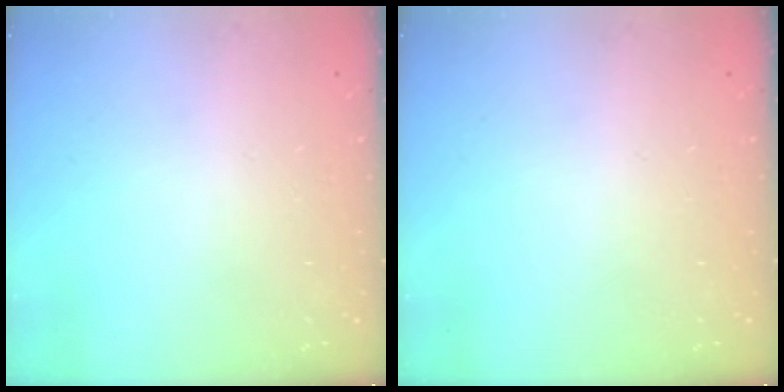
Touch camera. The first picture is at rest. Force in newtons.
{"total": 0.0}